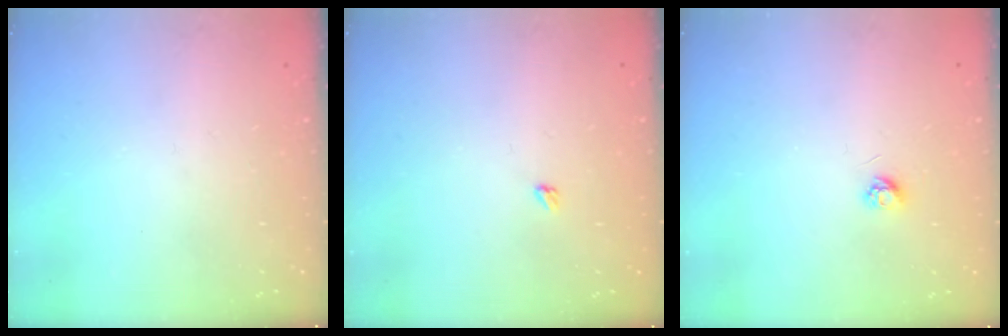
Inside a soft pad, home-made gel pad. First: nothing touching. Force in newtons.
{"total": 2.4, "press": 2.4, "slide": 0.4}
{"total": 3.7, "press": 3.7, "slide": 0.3}